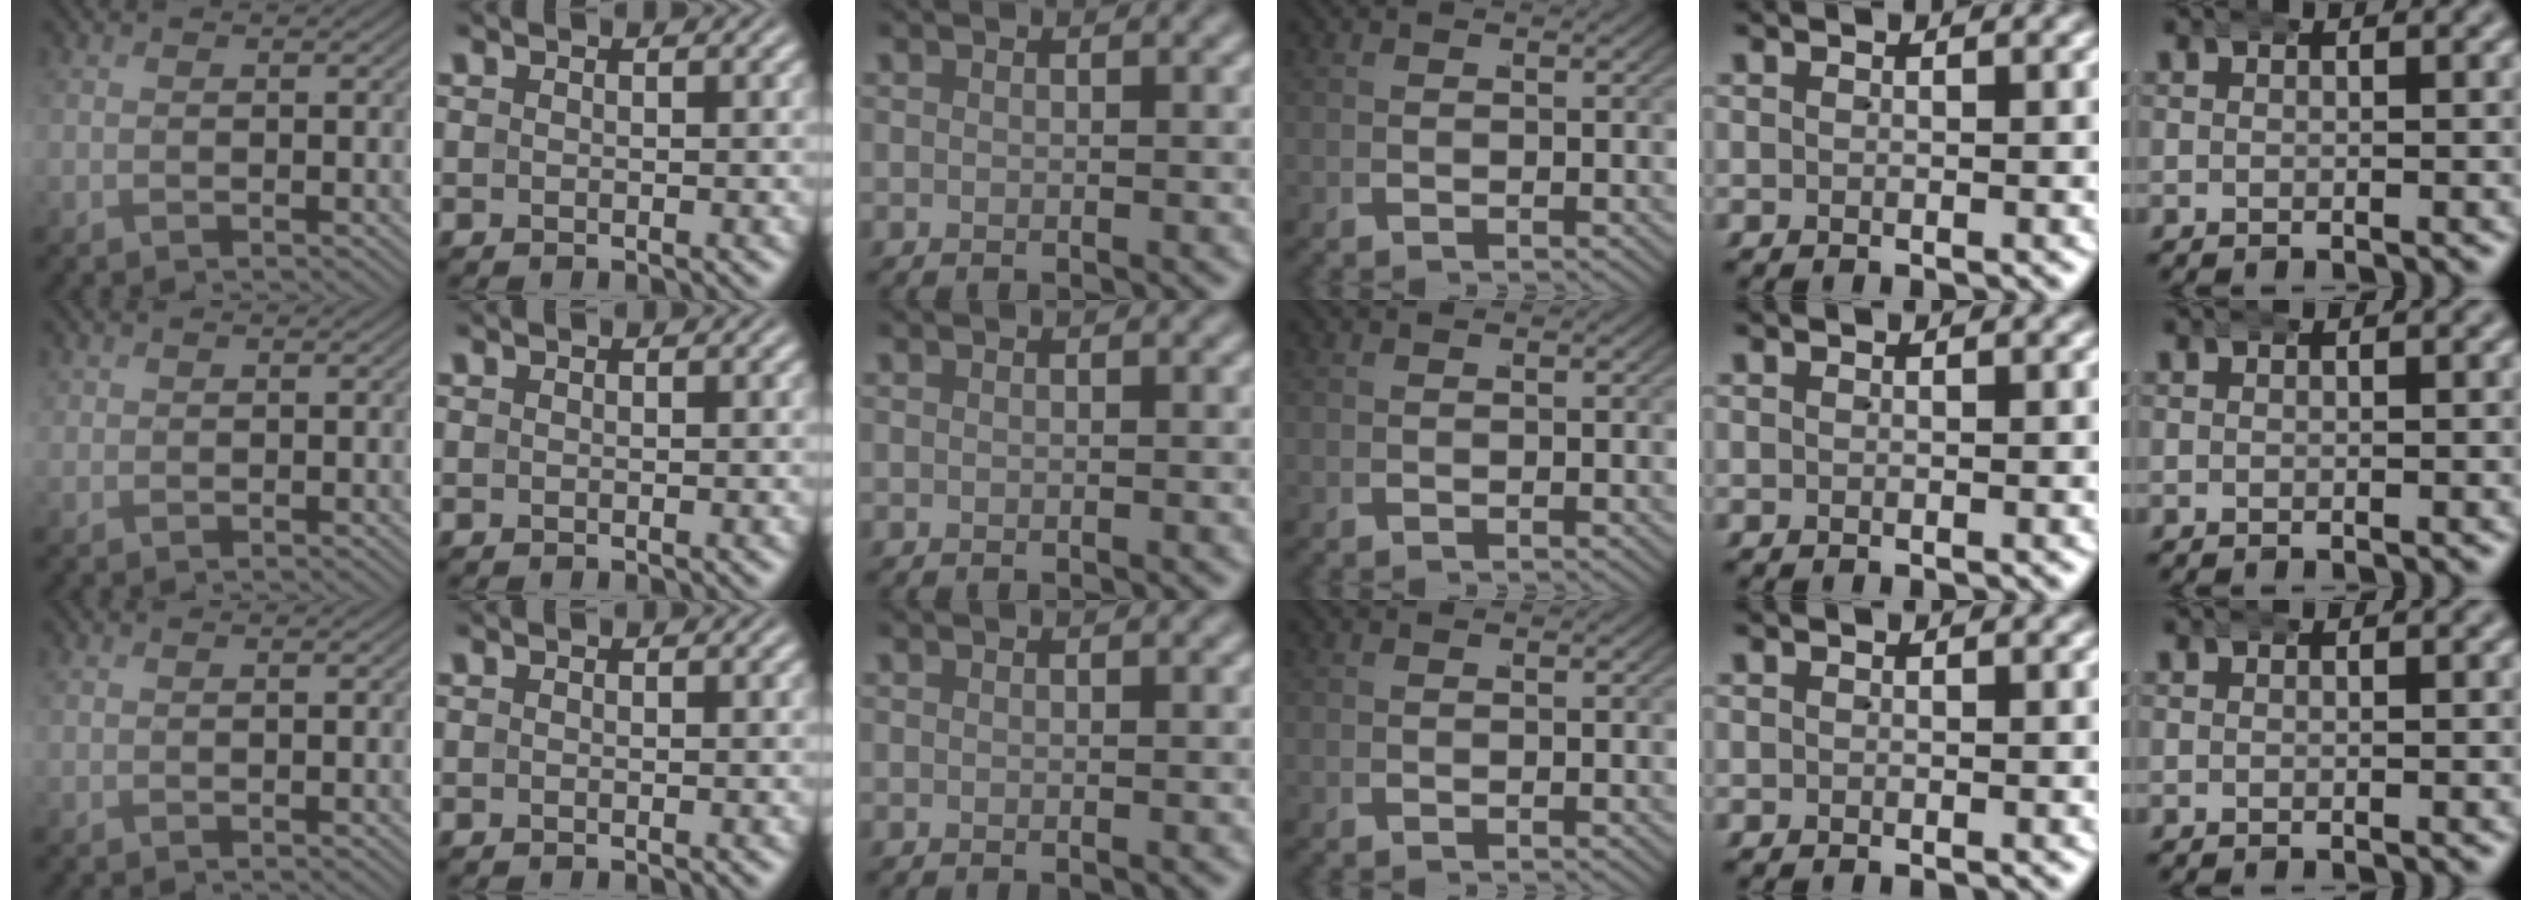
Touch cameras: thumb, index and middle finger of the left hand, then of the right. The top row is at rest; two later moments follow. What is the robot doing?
{"motion": "wrap", "object": "aluminum foil"}